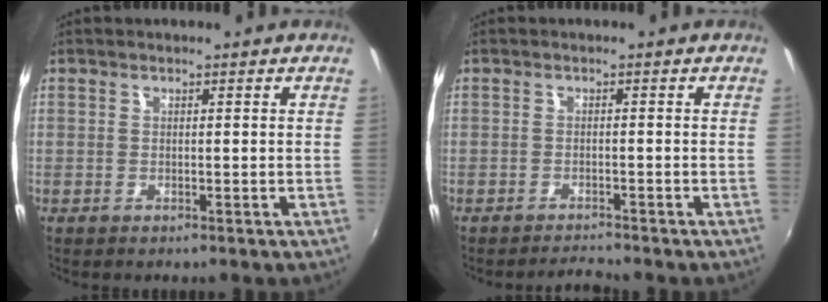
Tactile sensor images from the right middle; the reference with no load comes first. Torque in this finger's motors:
{"motor_torque": [0.08, -0.07, 0.01, 0.01]}